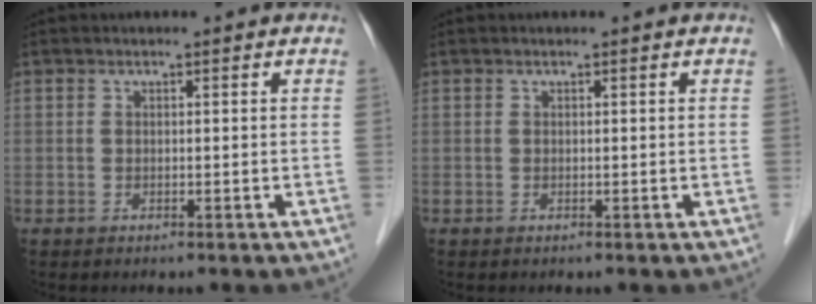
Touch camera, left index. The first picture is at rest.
{"total": 0.0}